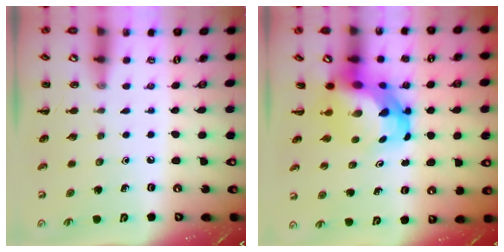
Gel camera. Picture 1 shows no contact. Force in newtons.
{"total": 6.8, "press": 6.5, "slide": 2.1}